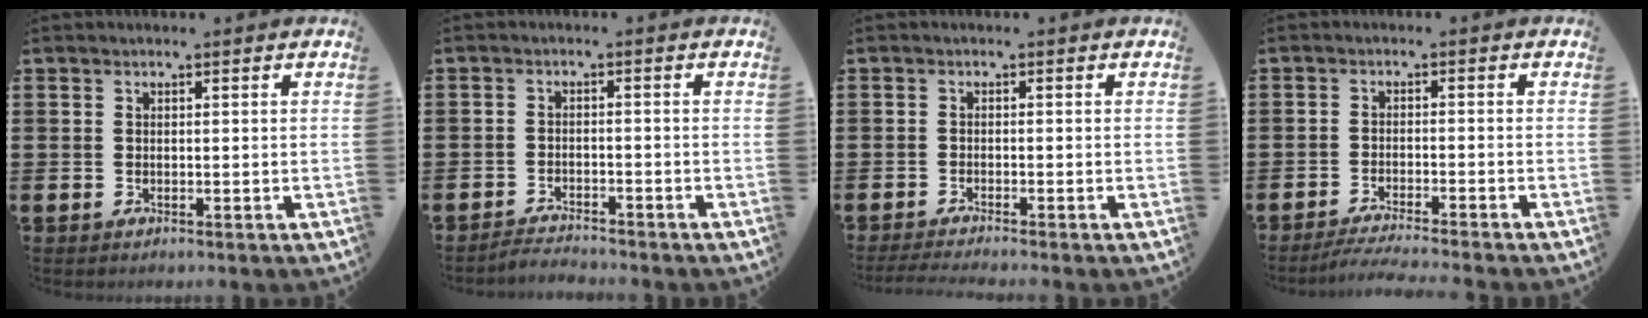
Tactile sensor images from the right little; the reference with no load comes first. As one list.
[{"total": 2.2, "force": [-2.2, -0.1, -0.2], "torque": [-0.002, 0.004, -0.047]}, {"total": 1.4, "force": [-1.2, 0.0, 0.8], "torque": [-0.011, 0.002, -0.023]}, {"total": 2.7, "force": [-2.4, -0.3, 1.2], "torque": [-0.017, 0.000, -0.045]}]